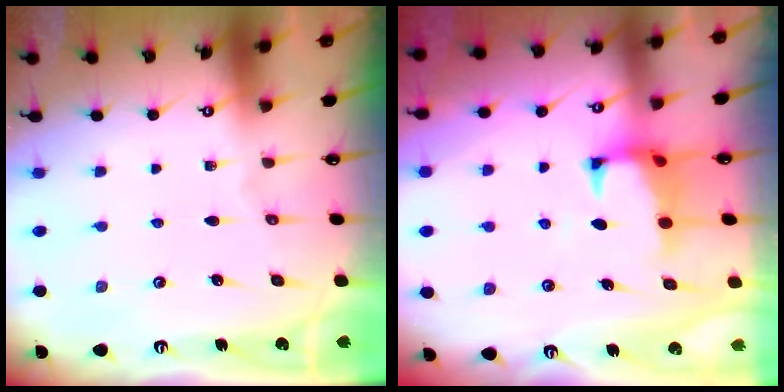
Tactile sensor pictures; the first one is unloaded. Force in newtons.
{"total": 1.1, "press": 0.6, "slide": 0.9}